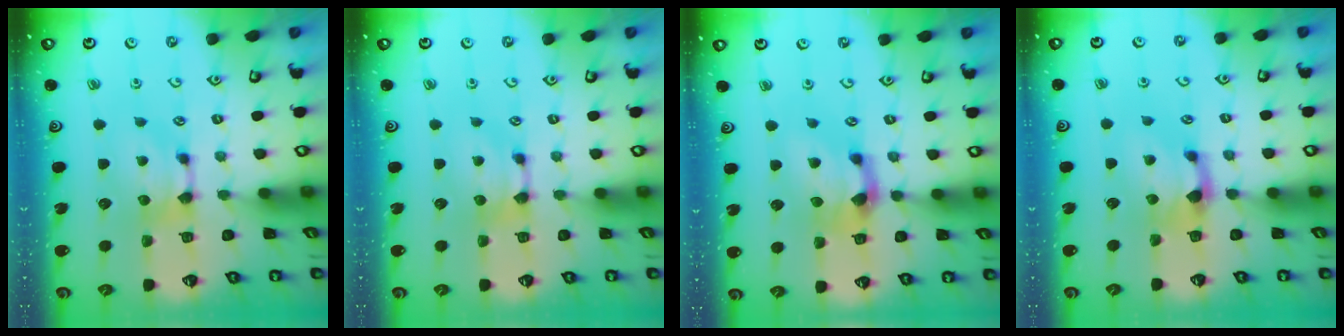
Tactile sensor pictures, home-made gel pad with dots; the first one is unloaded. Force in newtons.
{"total": 0.0}
{"total": 3.0, "press": 2.4, "slide": 1.8}
{"total": 1.3, "press": 0.5, "slide": 1.2}